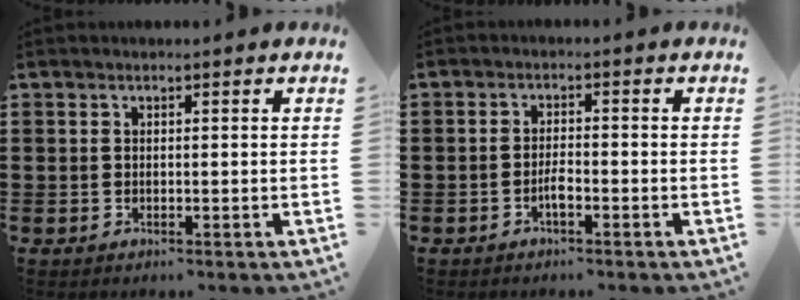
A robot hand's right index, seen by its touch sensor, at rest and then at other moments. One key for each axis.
{"total": 2.3, "fx": -1.2, "fy": 0.6, "fz": 1.8, "tx": -0.042, "ty": 0.001, "tz": -0.025}